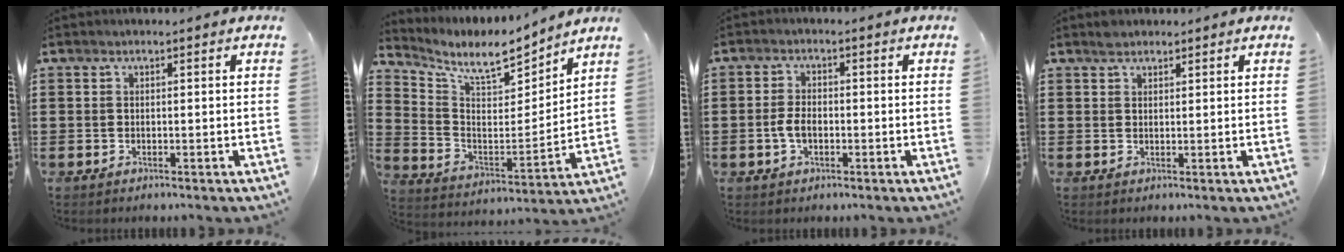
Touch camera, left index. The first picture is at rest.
{"total": 8.1, "force": [7.0, 2.0, 3.5], "torque": [-0.092, -0.044, 0.119]}
{"total": 3.4, "force": [-0.7, 1.7, 2.8], "torque": [-0.074, -0.005, -0.019]}
{"total": 1.6, "force": [1.5, 0.6, 0.3], "torque": [-0.008, 0.002, 0.029]}